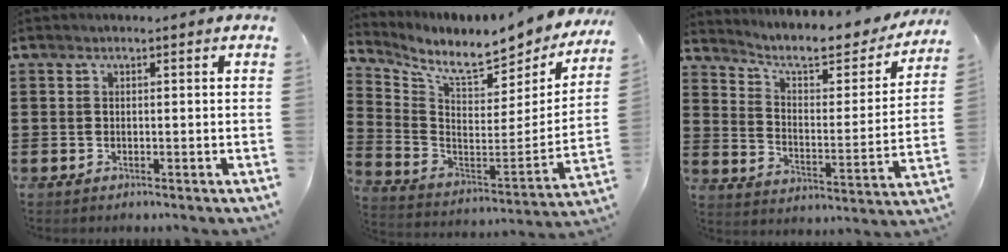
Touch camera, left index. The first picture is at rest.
{"total": 8.6, "force": [7.6, 1.2, 3.9], "torque": [-0.105, -0.068, 0.123]}
{"total": 7.1, "force": [5.9, 1.5, 3.7], "torque": [-0.090, -0.040, 0.094]}